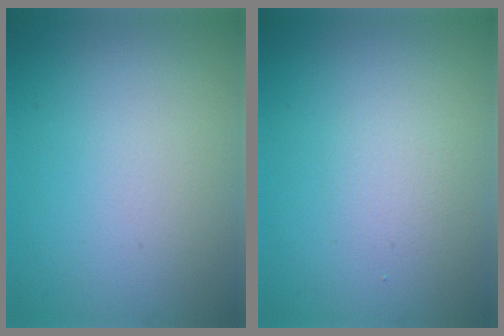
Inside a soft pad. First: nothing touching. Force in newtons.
{"total": 1.1, "press": 1.1, "slide": 0.2}